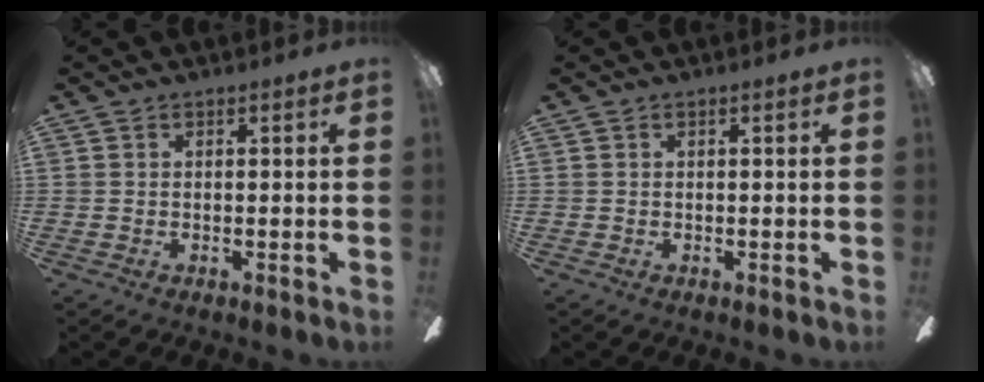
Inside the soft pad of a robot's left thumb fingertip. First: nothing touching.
{"total": 0.0}